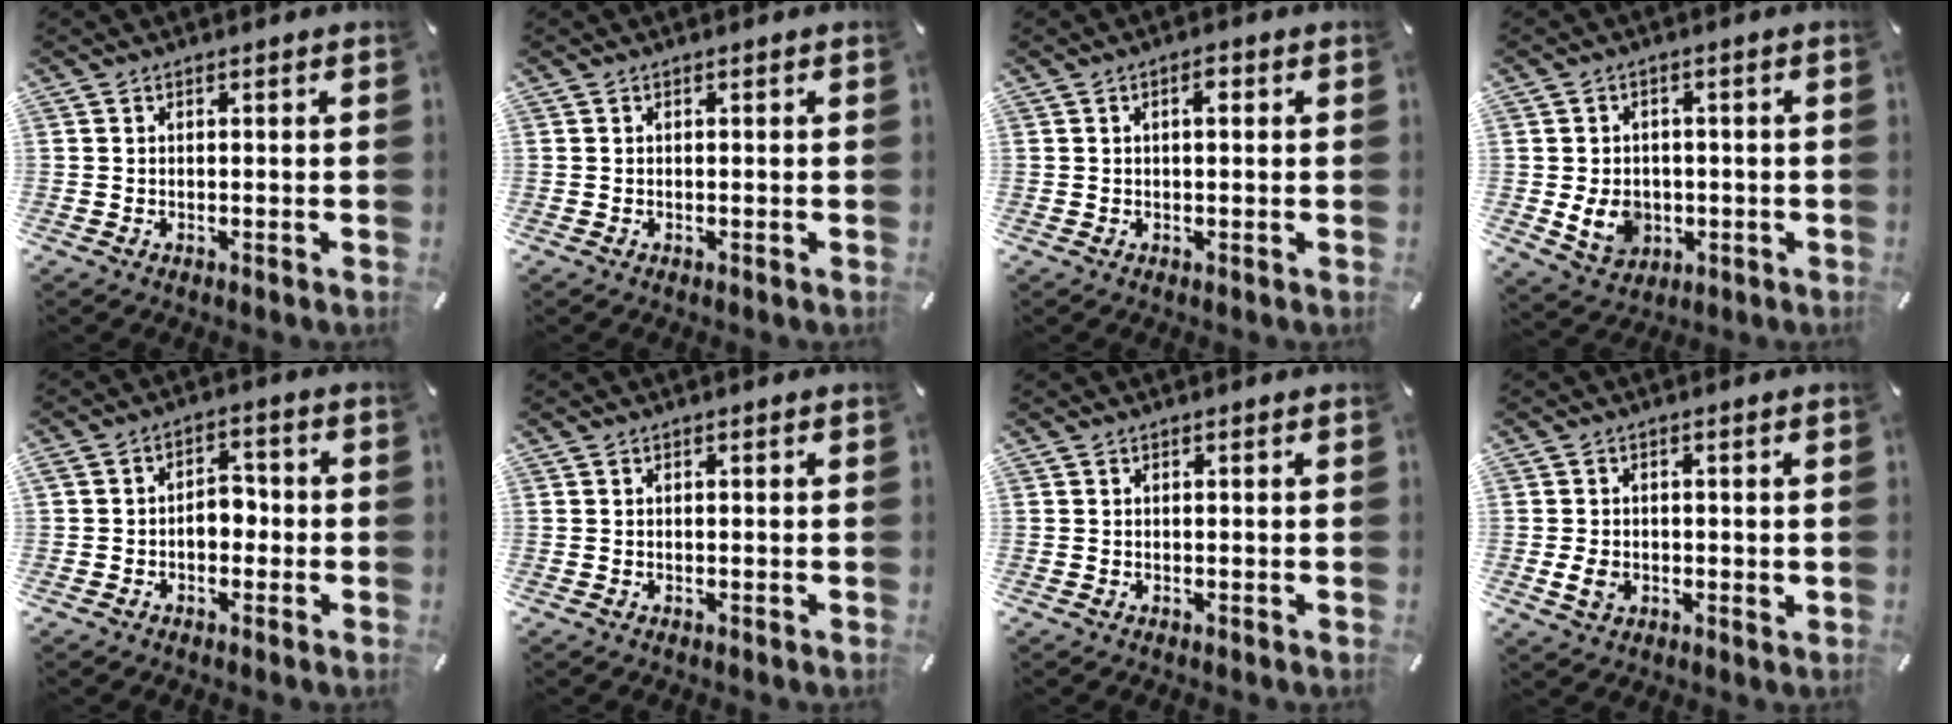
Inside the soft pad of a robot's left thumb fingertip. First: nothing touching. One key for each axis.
{"total": 0.0}
{"total": 2.4, "fx": 0.6, "fy": 1.0, "fz": 2.2, "tx": -0.036, "ty": 0.004, "tz": 0.006}
{"total": 7.9, "fx": -1.2, "fy": 6.7, "fz": 4.1, "tx": -0.083, "ty": 0.009, "tz": -0.020}
{"total": 5.2, "fx": -1.3, "fy": 3.7, "fz": 3.4, "tx": -0.060, "ty": 0.015, "tz": -0.025}
{"total": 0.0}
{"total": 0.0}
{"total": 3.8, "fx": -0.4, "fy": 2.8, "fz": 2.5, "tx": -0.050, "ty": -0.004, "tz": -0.012}